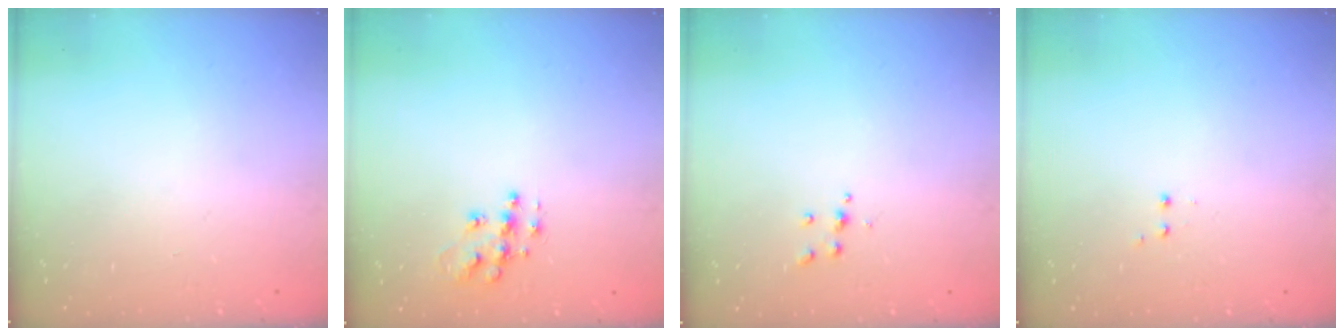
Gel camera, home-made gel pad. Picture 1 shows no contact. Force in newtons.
{"total": 10.2, "press": 10.2, "slide": 0.7}
{"total": 3.6, "press": 3.6, "slide": 0.3}
{"total": 1.2, "press": 1.1, "slide": 0.5}